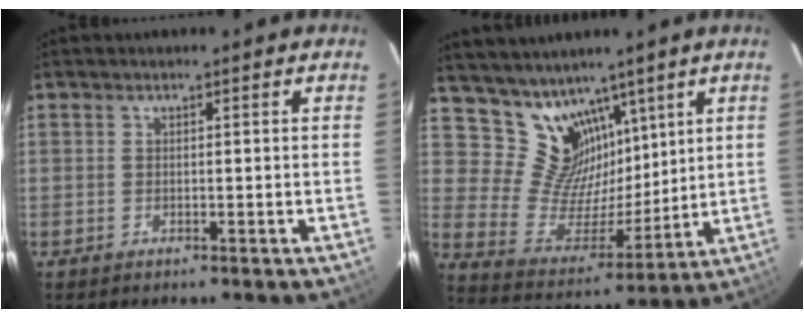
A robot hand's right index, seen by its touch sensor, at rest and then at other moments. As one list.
[{"total": 14.0, "force": [9.8, 8.8, 4.7], "torque": [-0.089, 0.003, 0.200]}]